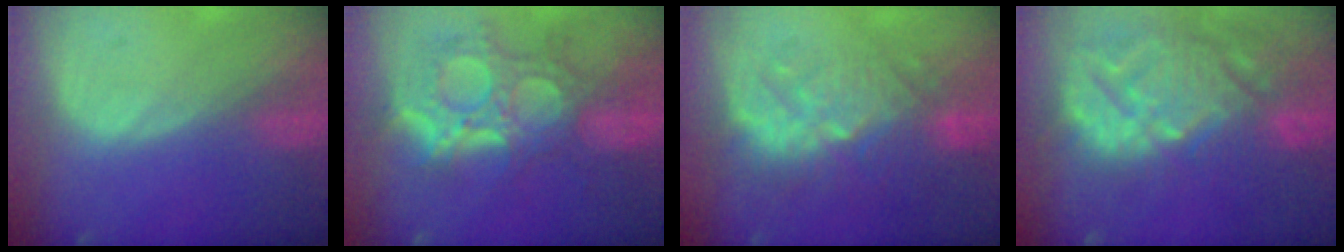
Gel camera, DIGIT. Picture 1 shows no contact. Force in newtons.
{"total": 12.2, "press": 10.7, "slide": 5.8}
{"total": 9.3, "press": 9.1, "slide": 1.8}
{"total": 14.7, "press": 12.6, "slide": 7.5}